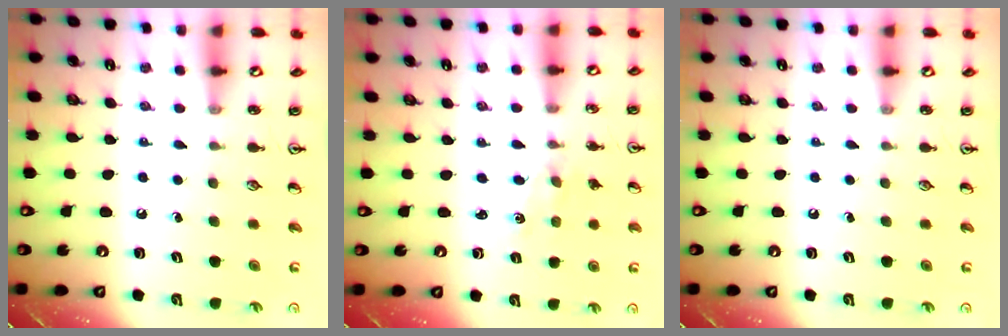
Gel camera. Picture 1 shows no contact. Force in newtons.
{"total": 0.0}
{"total": 0.0}